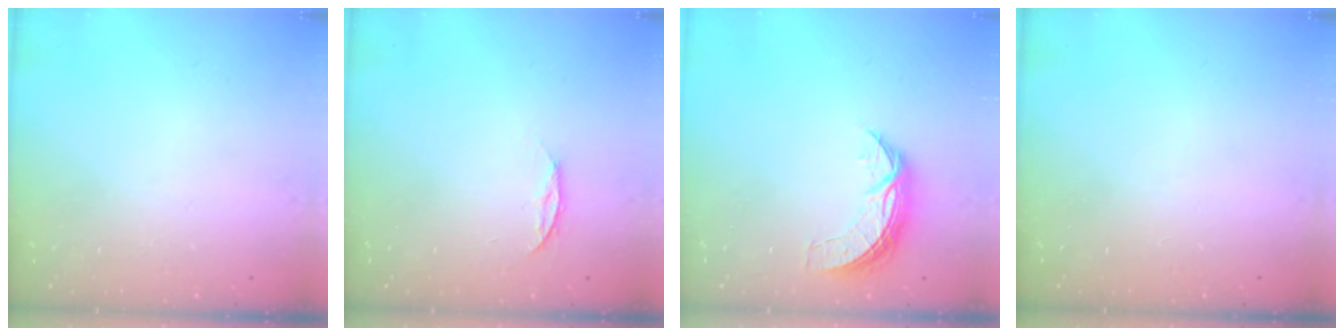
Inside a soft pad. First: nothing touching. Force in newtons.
{"total": 4.4, "press": 4.4, "slide": 0.5}
{"total": 7.3, "press": 7.3, "slide": 0.2}
{"total": 0.0}